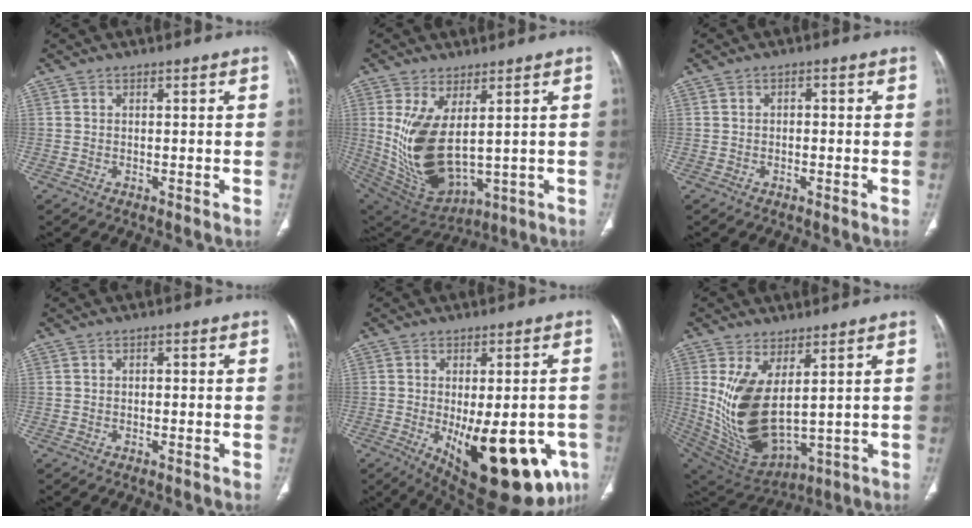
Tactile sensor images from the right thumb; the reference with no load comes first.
{"total": 14.8, "force": [2.0, 7.2, 12.7], "torque": [-0.245, -0.026, 0.071]}
{"total": 1.0, "force": [-0.2, 0.8, 0.6], "torque": [-0.004, 0.005, -0.007]}
{"total": 0.6, "force": [-0.1, 0.5, 0.4], "torque": [-0.003, 0.003, -0.005]}
{"total": 22.0, "force": [-7.3, 9.4, 18.6], "torque": [-0.193, -0.013, -0.074]}
{"total": 15.3, "force": [2.8, 7.4, 13.1], "torque": [-0.249, -0.030, 0.087]}